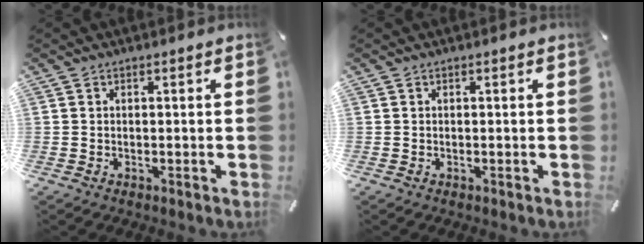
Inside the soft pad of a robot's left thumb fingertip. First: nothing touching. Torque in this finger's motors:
{"motor_torque": [-0.17, -0.16, -0.05, 0.03, 0.00]}